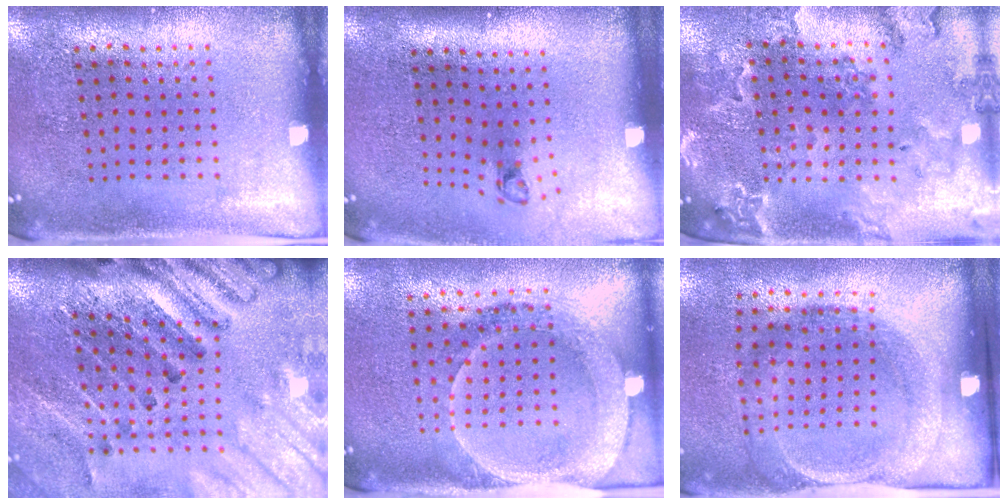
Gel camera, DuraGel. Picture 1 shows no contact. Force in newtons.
{"total": 0.8, "press": 0.4, "slide": 0.7}
{"total": 1.9, "press": 1.9, "slide": 0.2}
{"total": 3.3, "press": 2.7, "slide": 1.8}
{"total": 1.8, "press": 1.6, "slide": 0.8}
{"total": 1.8, "press": 1.2, "slide": 1.4}